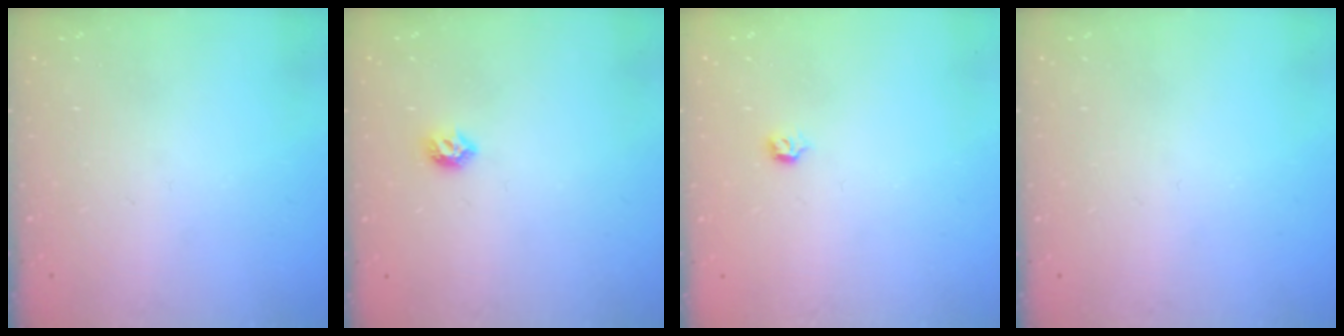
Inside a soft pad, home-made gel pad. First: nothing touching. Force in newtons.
{"total": 5.5, "press": 5.4, "slide": 1.2}
{"total": 2.8, "press": 2.7, "slide": 0.8}
{"total": 0.0}